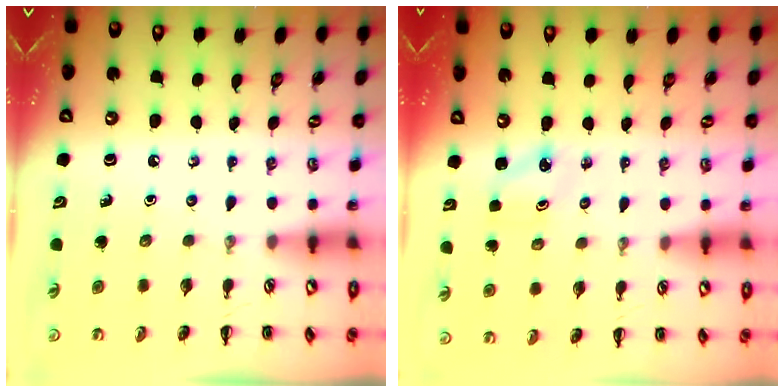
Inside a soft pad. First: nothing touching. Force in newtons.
{"total": 1.9, "press": 1.8, "slide": 0.4}